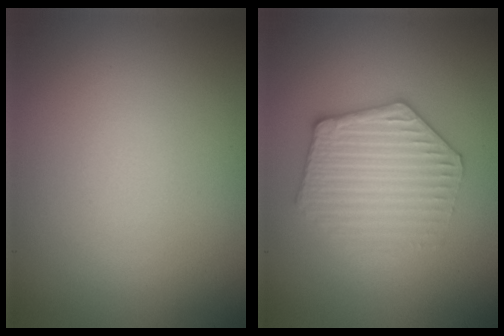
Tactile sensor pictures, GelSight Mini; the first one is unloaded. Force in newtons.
{"total": 3.7, "press": 3.6, "slide": 1.0}